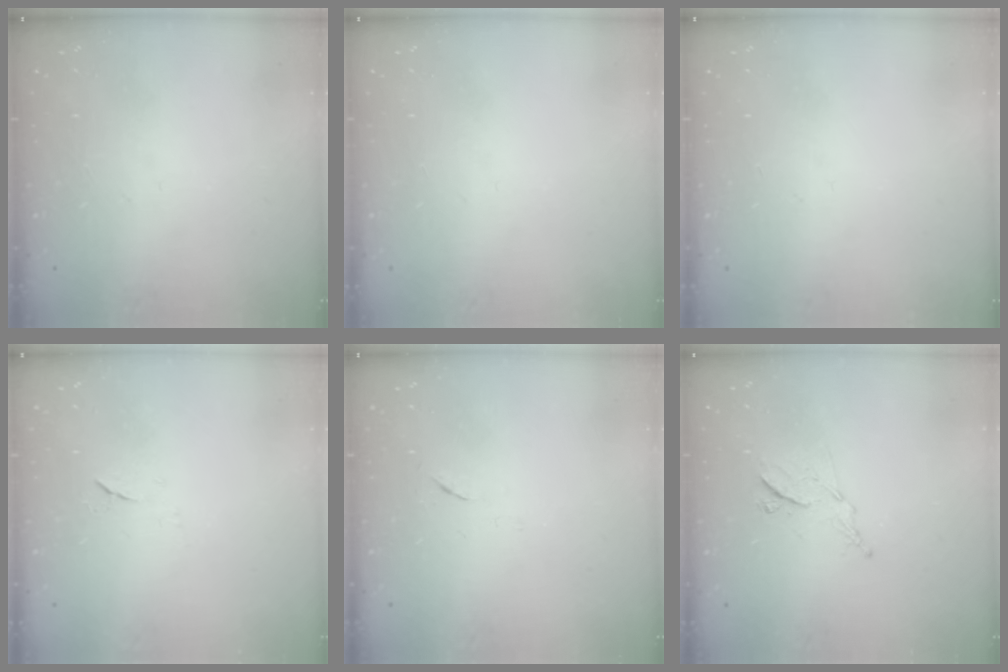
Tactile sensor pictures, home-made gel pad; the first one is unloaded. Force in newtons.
{"total": 0.0}
{"total": 0.0}
{"total": 4.6, "press": 4.6, "slide": 0.7}
{"total": 3.5, "press": 3.4, "slide": 0.6}
{"total": 7.6, "press": 7.5, "slide": 1.1}